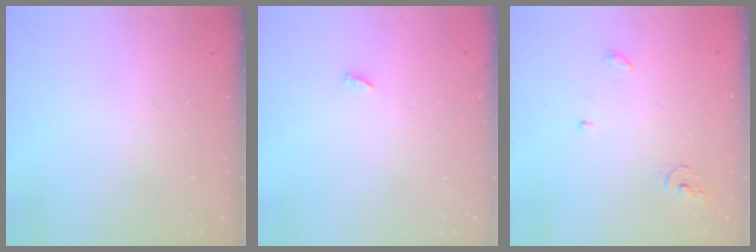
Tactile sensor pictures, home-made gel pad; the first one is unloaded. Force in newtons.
{"total": 1.9, "press": 1.9, "slide": 0.3}
{"total": 4.2, "press": 4.1, "slide": 0.3}